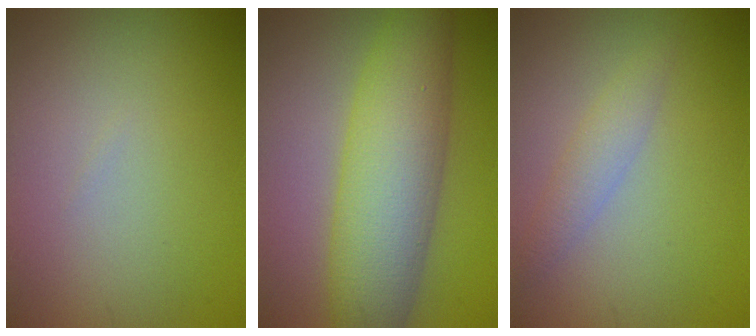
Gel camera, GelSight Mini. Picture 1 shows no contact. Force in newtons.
{"total": 8.6, "press": 8.6, "slide": 0.5}
{"total": 1.9, "press": 1.9, "slide": 0.1}